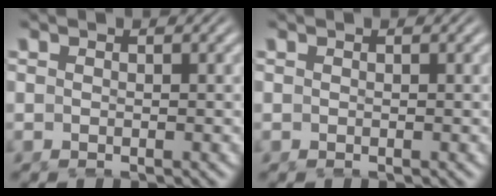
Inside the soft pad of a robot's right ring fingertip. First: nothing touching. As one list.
[{"total": 0.0}]